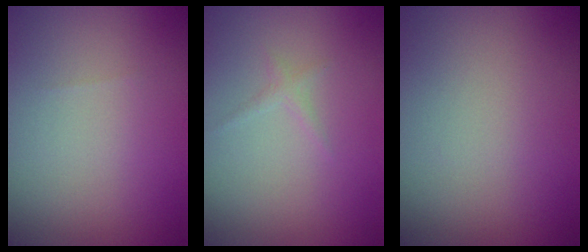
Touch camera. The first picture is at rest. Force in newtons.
{"total": 0.7, "press": 0.7, "slide": 0.1}
{"total": 0.0}